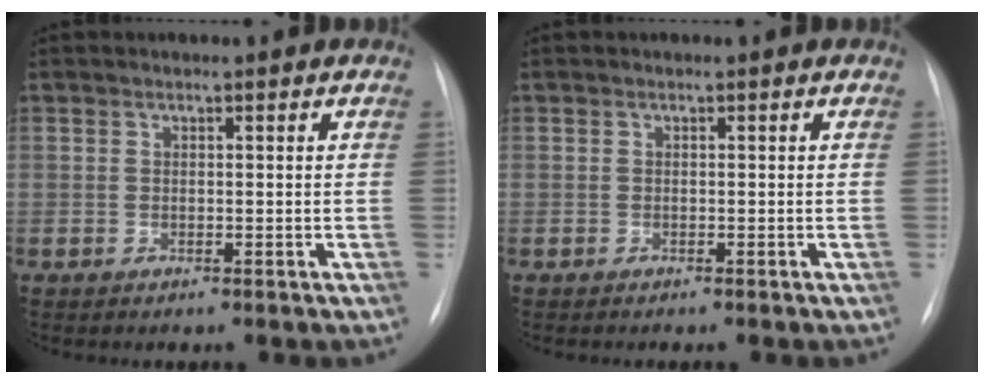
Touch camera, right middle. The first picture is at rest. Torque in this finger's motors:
{"motor_torque": [-0.39, -0.06, -0.01, 0.00]}